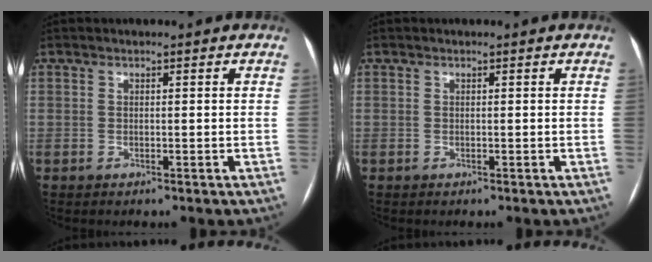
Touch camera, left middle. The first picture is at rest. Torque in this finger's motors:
{"motor_torque": [0.00, 0.03, 0.00, 0.00]}